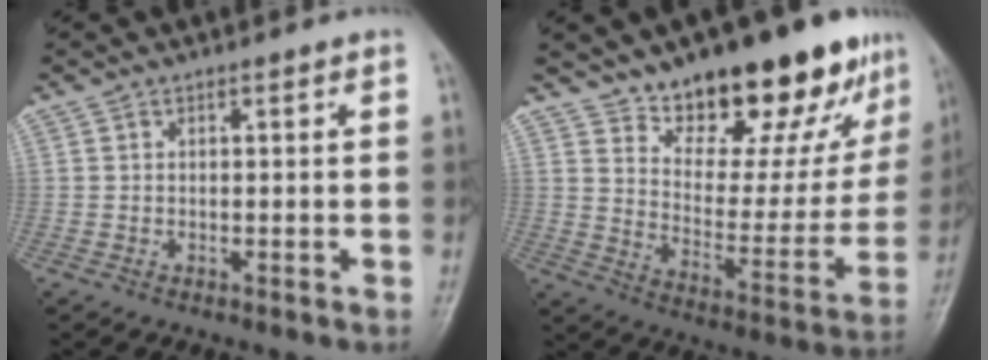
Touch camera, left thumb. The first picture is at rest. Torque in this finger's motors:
{"motor_torque": [0.75, 0.62, 1.45, -1.32, 0.22]}